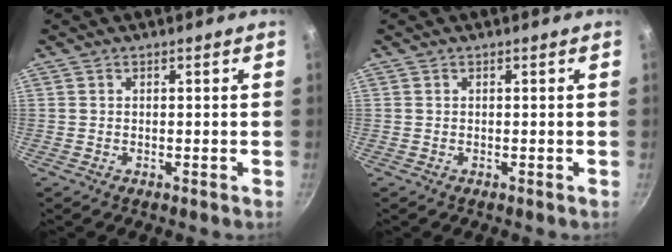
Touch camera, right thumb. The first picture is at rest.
{"total": 0.0}